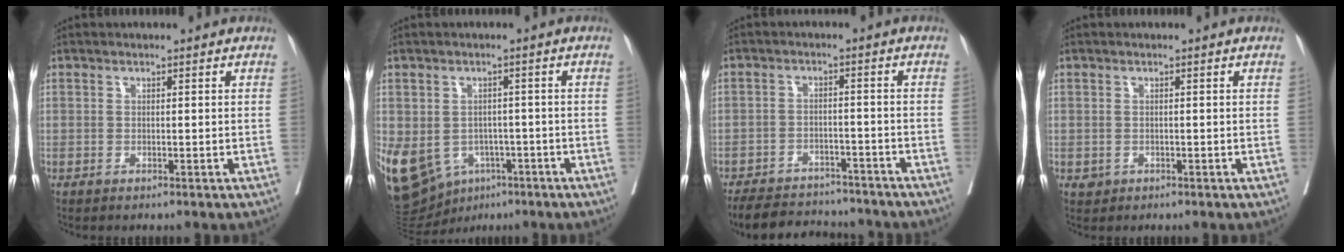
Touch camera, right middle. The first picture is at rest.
{"total": 16.2, "force": [-6.7, 12.5, 7.9], "torque": [-0.203, 0.003, -0.087]}
{"total": 14.0, "force": [-12.7, 4.2, 4.2], "torque": [-0.075, 0.004, -0.173]}
{"total": 1.0, "force": [-0.3, 0.9, 0.2], "torque": [-0.003, 0.003, 0.000]}